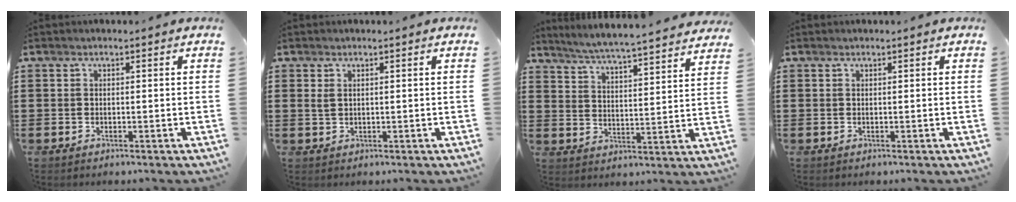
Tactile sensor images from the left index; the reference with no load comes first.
{"total": 1.3, "force": [0.5, 0.7, 0.9], "torque": [-0.021, 0.004, 0.010]}
{"total": 5.3, "force": [5.1, -0.9, 1.1], "torque": [-0.046, -0.043, 0.083]}
{"total": 0.0}